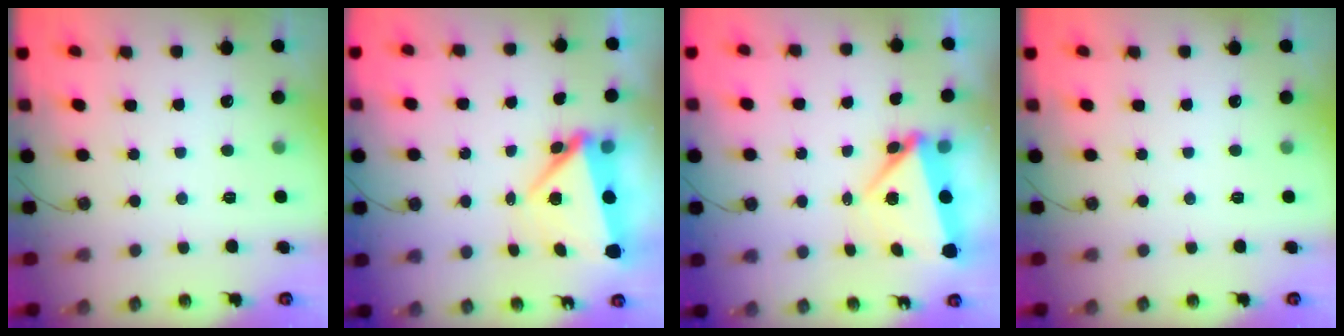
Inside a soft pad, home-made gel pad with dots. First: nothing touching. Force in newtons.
{"total": 6.3, "press": 6.2, "slide": 0.5}
{"total": 5.3, "press": 5.3, "slide": 0.2}
{"total": 0.0}